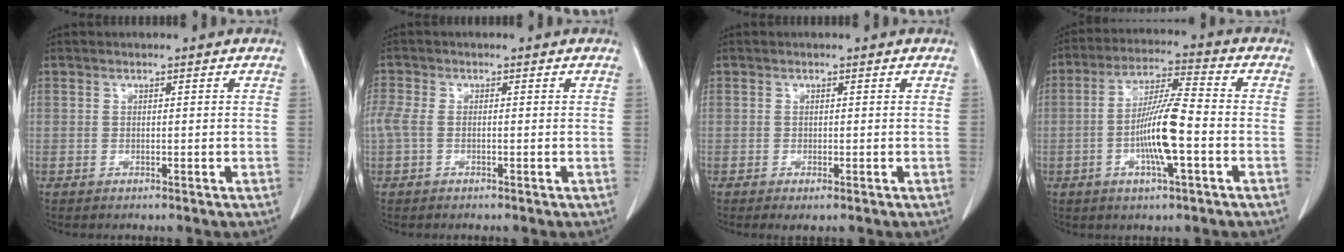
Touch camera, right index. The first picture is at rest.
{"total": 3.5, "force": [-0.5, 1.9, 2.9], "torque": [-0.088, 0.013, -0.007]}
{"total": 1.0, "force": [-0.5, 0.3, 0.9], "torque": [-0.013, -0.004, -0.006]}
{"total": 10.4, "force": [-2.5, 0.8, 10.0], "torque": [-0.192, 0.000, -0.051]}